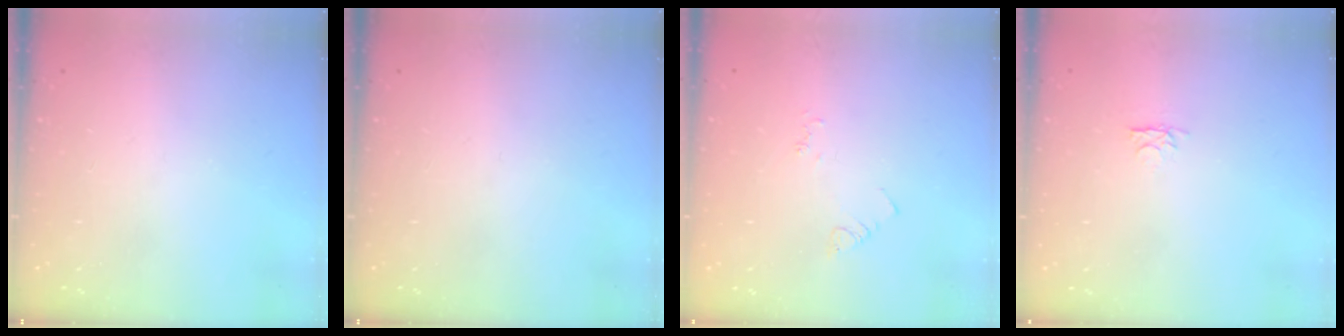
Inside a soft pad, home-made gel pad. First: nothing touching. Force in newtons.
{"total": 0.0}
{"total": 3.3, "press": 3.3, "slide": 0.6}
{"total": 2.8, "press": 2.7, "slide": 0.4}